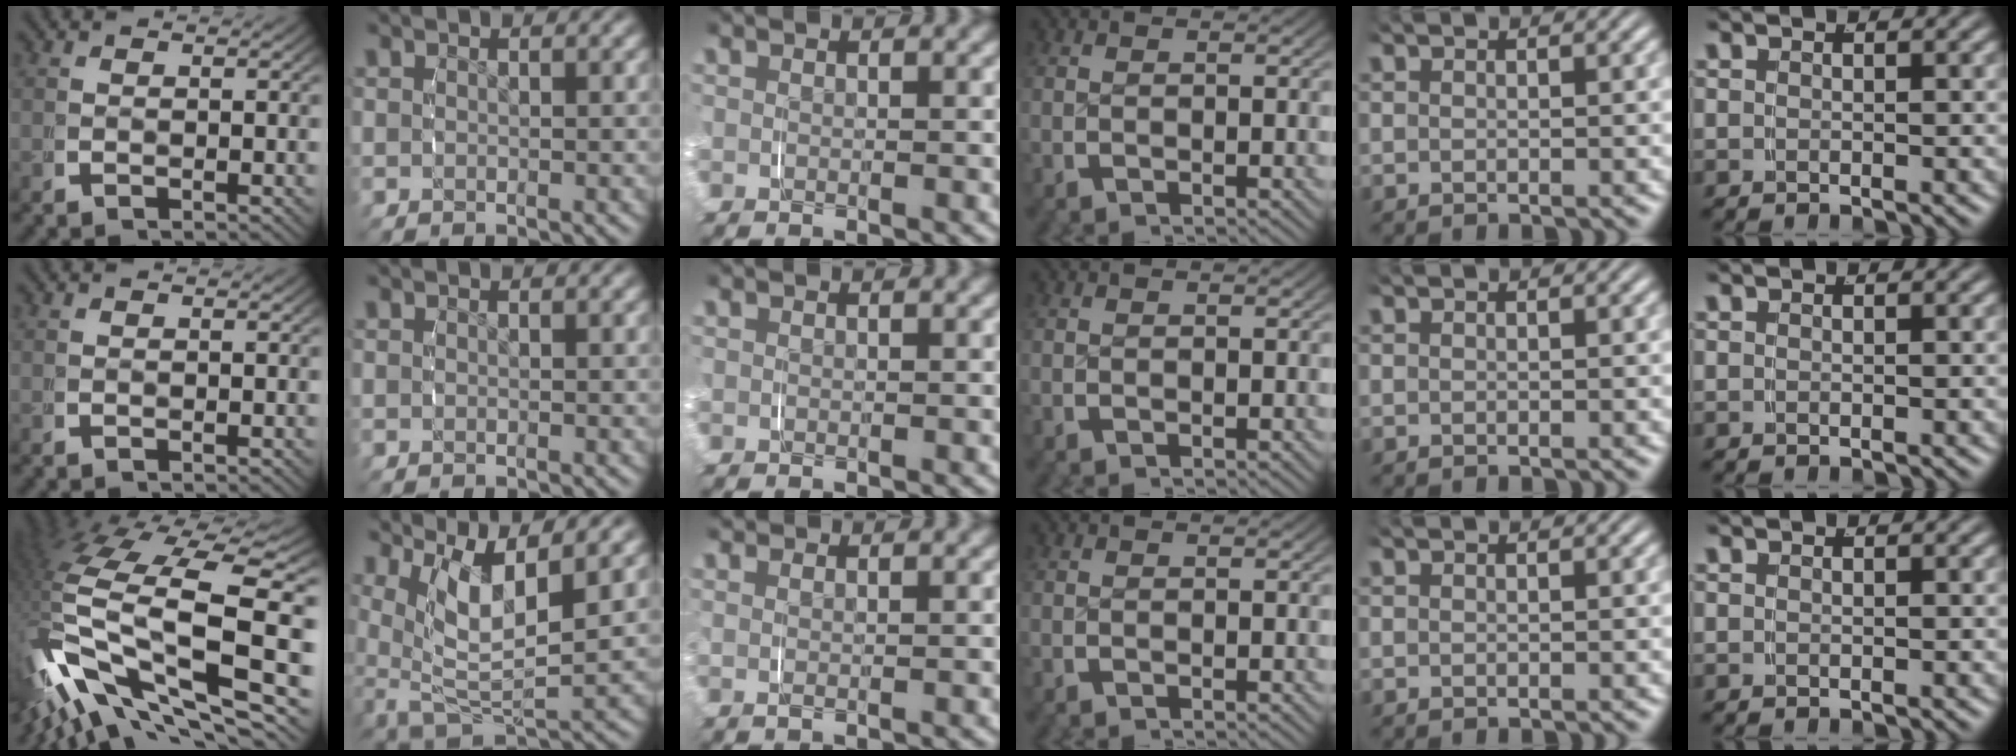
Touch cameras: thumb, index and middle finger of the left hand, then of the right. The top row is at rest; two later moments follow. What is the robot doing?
{"motion": "grasp_and_lifting", "object": "shoes"}